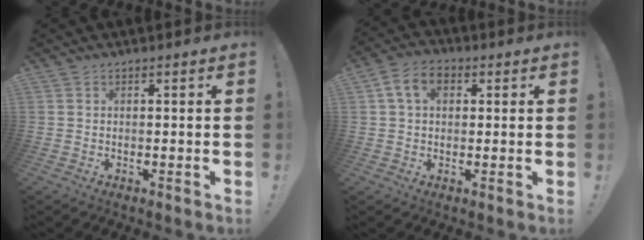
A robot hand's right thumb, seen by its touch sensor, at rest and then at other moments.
{"total": 8.2, "force": [2.6, 5.6, 5.4], "torque": [-0.095, 0.009, 0.049]}